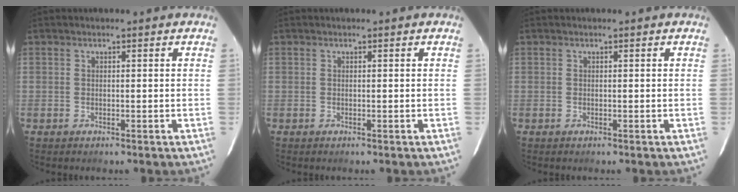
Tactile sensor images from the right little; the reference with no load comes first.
{"total": 0.0}
{"total": 0.0}